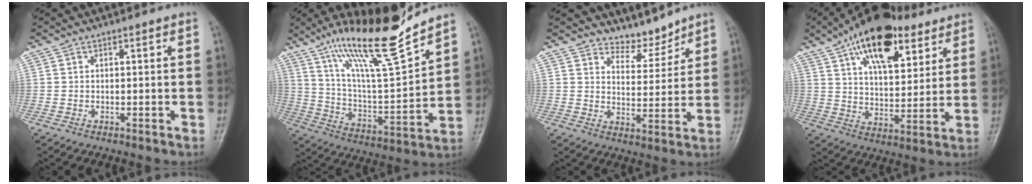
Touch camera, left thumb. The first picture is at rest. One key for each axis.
{"total": 18.7, "fx": 14.4, "fy": 1.9, "fz": 11.8, "tx": -0.180, "ty": -0.081, "tz": 0.260}
{"total": 5.4, "fx": 5.1, "fy": 1.7, "fz": 0.1, "tx": 0.022, "ty": -0.052, "tz": 0.095}
{"total": 18.7, "fx": 10.6, "fy": 9.0, "fz": 12.5, "tx": -0.165, "ty": -0.033, "tz": 0.171}